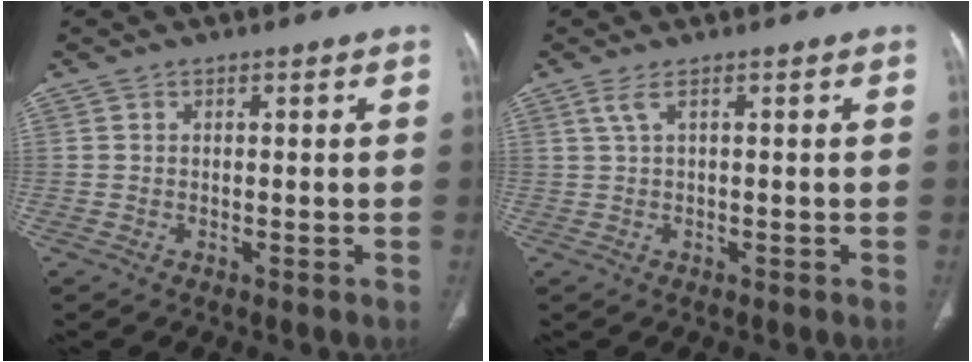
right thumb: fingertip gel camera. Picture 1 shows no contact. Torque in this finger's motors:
{"motor_torque": [0.35, 0.30, 0.44, 0.20, 0.07]}